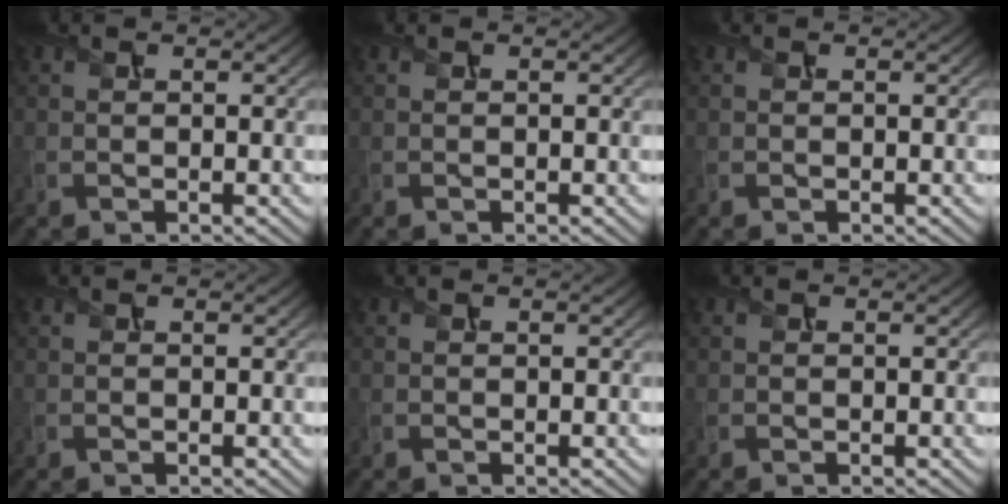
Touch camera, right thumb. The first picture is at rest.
{"total": 0.0}
{"total": 0.0}
{"total": 0.0}
{"total": 0.0}
{"total": 0.0}